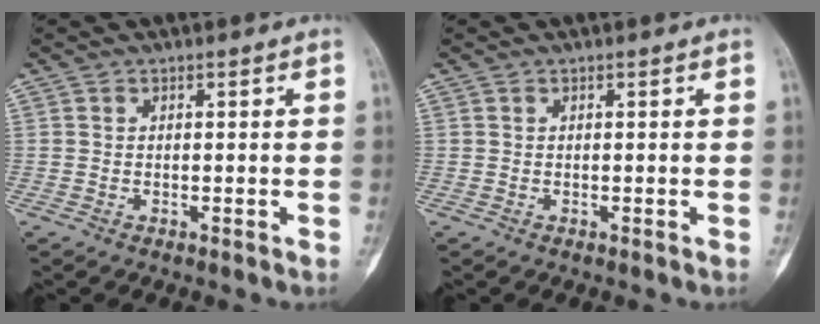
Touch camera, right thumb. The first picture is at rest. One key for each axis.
{"total": 0.0}